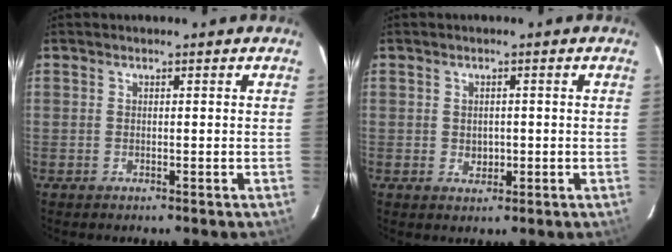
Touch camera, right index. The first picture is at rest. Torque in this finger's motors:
{"motor_torque": [0.02, 0.04, 0.04, 0.00]}